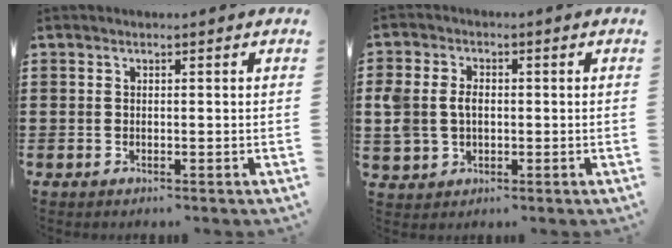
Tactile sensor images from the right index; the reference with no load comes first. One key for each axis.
{"total": 4.5, "fx": 0.1, "fy": 3.5, "fz": 2.8, "tx": -0.077, "ty": 0.008, "tz": -0.006}